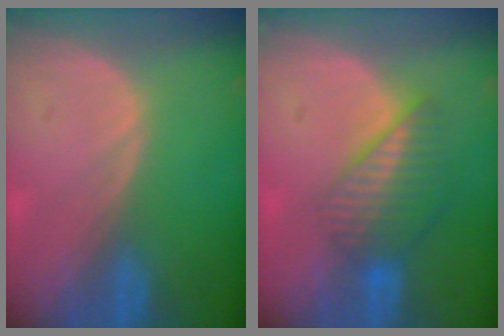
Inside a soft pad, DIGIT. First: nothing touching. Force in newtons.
{"total": 6.8, "press": 6.0, "slide": 3.2}